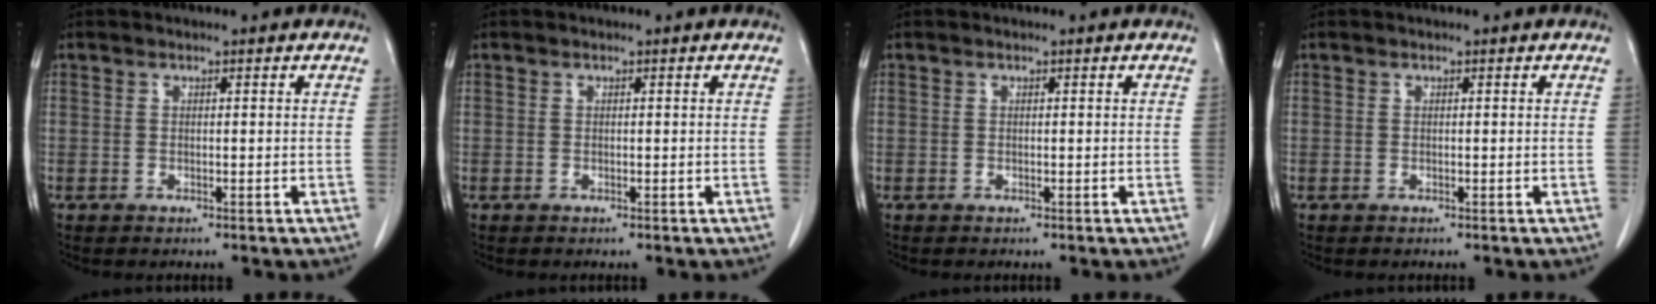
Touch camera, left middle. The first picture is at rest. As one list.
[{"total": 0.0}, {"total": 0.0}, {"total": 0.0}]